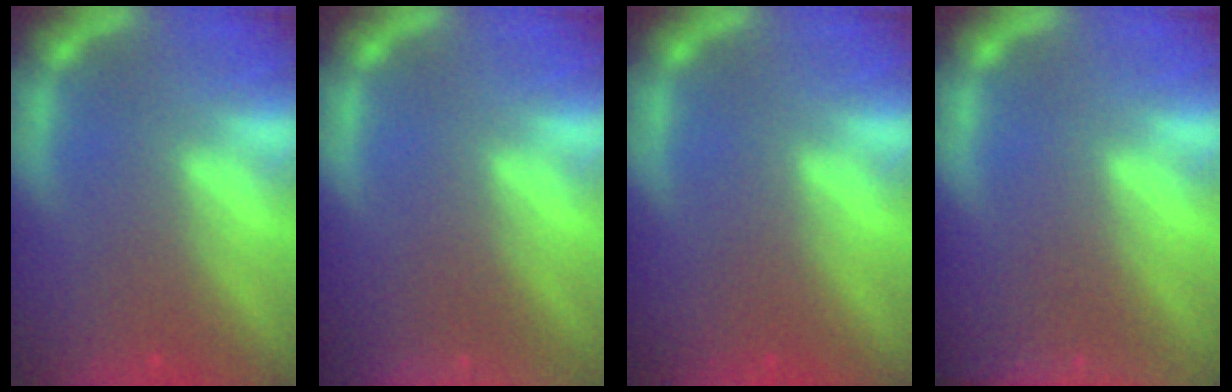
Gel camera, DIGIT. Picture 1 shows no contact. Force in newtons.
{"total": 9.0}
{"total": 0.0}
{"total": 7.0}